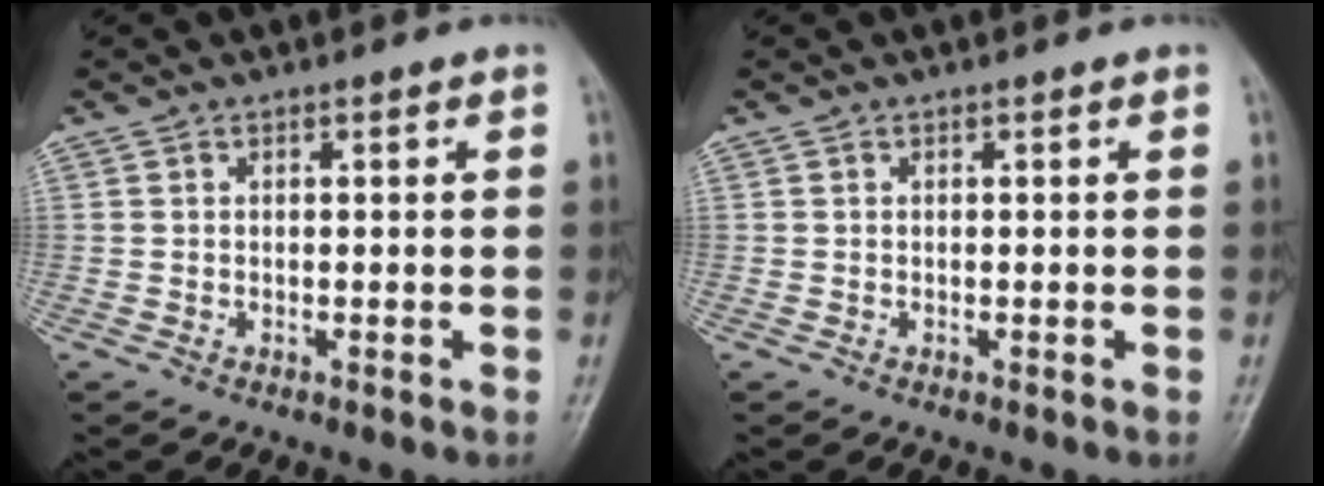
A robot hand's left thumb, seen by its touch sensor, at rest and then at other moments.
{"total": 0.0}